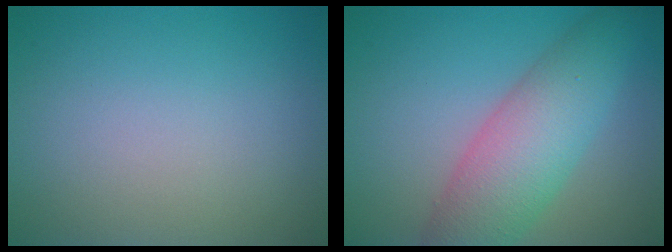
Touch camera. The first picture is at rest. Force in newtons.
{"total": 7.1, "press": 7.1, "slide": 0.4}